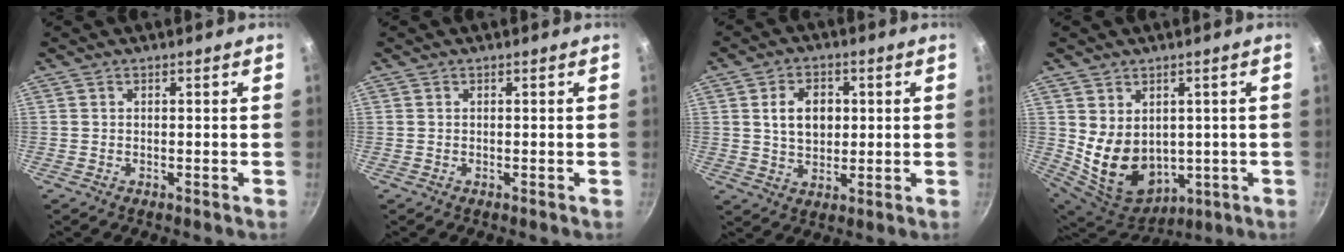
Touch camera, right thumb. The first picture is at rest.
{"total": 0.0}
{"total": 7.9, "force": [1.4, 5.7, 5.3], "torque": [-0.067, -0.001, 0.025]}
{"total": 13.3, "force": [1.1, 10.2, 8.4], "torque": [-0.128, -0.027, 0.055]}